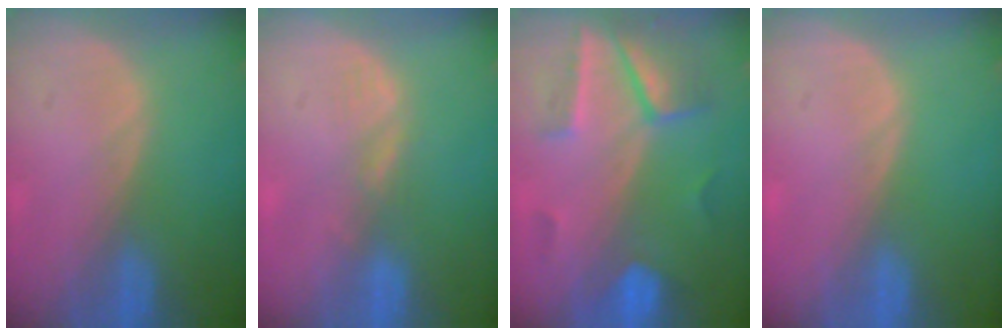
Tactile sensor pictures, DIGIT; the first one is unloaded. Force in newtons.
{"total": 1.6, "press": 1.6, "slide": 0.2}
{"total": 6.8, "press": 6.8, "slide": 0.2}
{"total": 0.0}